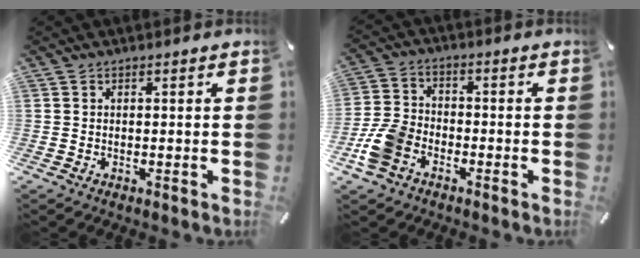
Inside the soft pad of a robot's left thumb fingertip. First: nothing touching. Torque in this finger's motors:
{"motor_torque": [-0.28, 0.60, 0.81, 0.73, 0.25]}